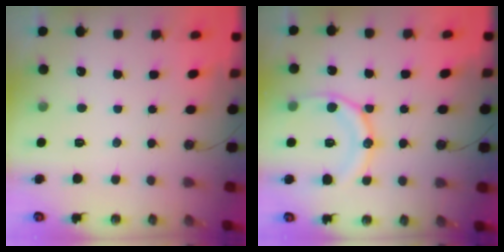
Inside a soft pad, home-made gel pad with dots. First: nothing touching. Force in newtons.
{"total": 14.2, "press": 14.1, "slide": 1.5}